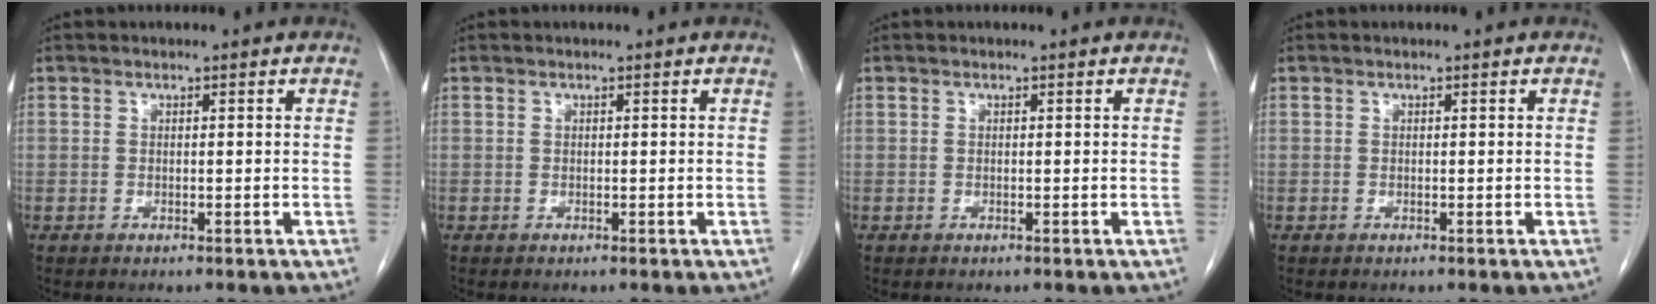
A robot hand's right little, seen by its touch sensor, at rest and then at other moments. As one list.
[{"total": 0.0}, {"total": 0.0}, {"total": 0.0}]